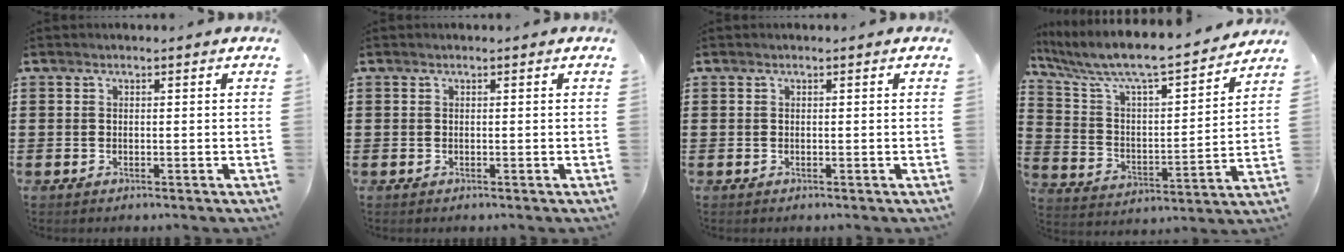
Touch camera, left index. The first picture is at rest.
{"total": 0.0}
{"total": 0.0}
{"total": 7.3, "force": [6.5, 0.8, 3.3], "torque": [-0.097, -0.054, 0.102]}